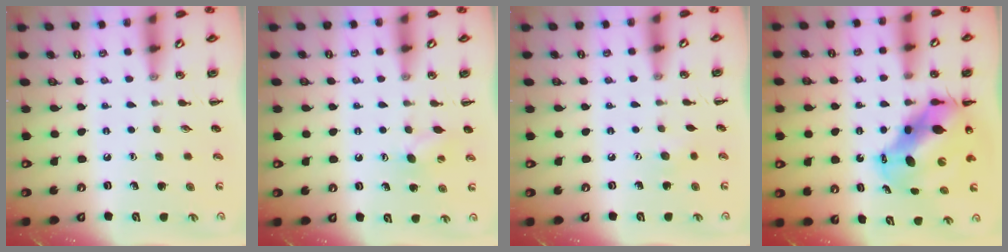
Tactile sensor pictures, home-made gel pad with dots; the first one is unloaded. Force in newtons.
{"total": 5.3, "press": 5.1, "slide": 1.3}
{"total": 2.9, "press": 2.8, "slide": 0.7}
{"total": 12.1, "press": 11.7, "slide": 3.1}